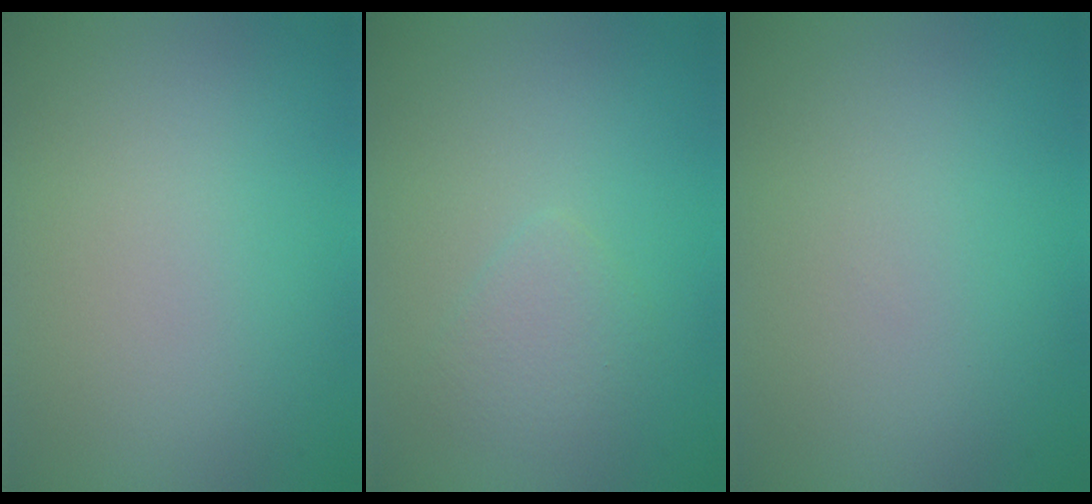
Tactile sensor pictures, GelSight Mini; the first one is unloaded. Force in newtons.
{"total": 1.7, "press": 1.7, "slide": 0.1}
{"total": 0.0}